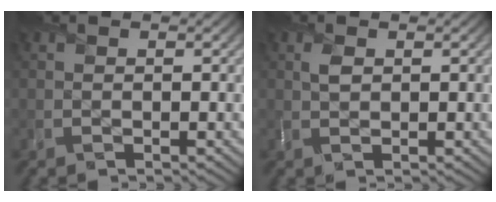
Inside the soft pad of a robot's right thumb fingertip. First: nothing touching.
{"total": 1.5, "force": [0.5, 1.0, 1.0], "torque": [-0.024, -0.002, 0.010]}